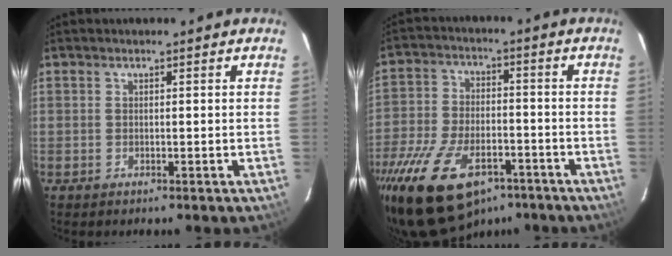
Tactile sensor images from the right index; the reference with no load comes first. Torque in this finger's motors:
{"motor_torque": [1.92, -0.22, 1.06, 0.21]}